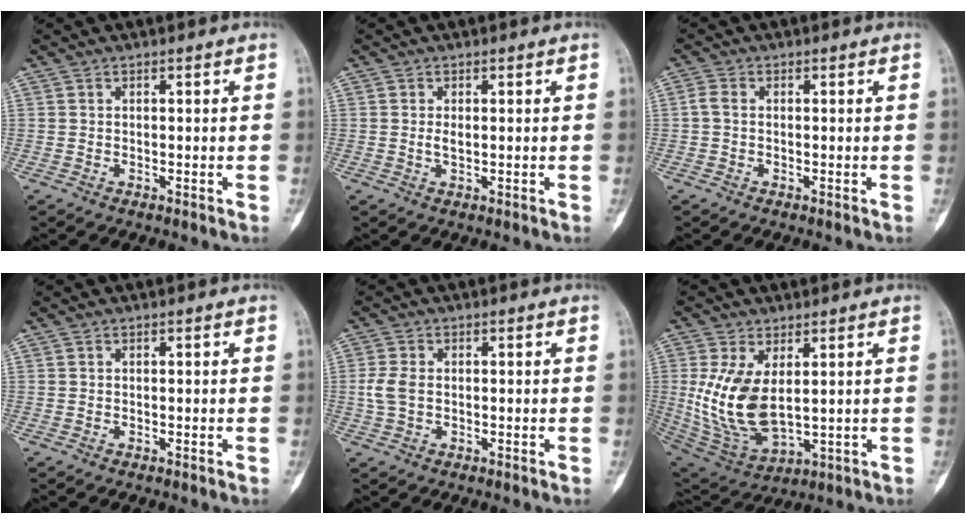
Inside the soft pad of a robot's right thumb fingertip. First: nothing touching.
{"total": 1.4, "force": [0.1, 0.6, 1.3], "torque": [-0.026, -0.002, 0.005]}
{"total": 1.7, "force": [-0.1, 1.1, 1.3], "torque": [-0.031, 0.000, -0.008]}
{"total": 0.0}
{"total": 3.6, "force": [-0.1, 2.2, 2.8], "torque": [-0.072, 0.002, -0.004]}
{"total": 13.9, "force": [2.0, 7.3, 11.7], "torque": [-0.232, -0.019, 0.062]}